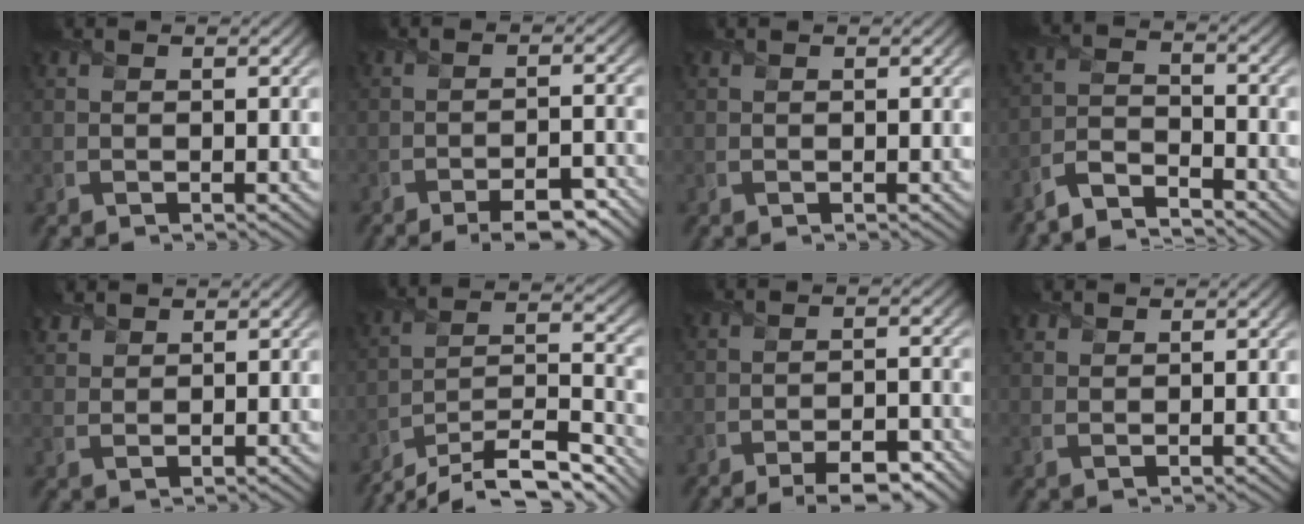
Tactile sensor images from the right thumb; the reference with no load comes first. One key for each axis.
{"total": 6.9, "fx": -5.2, "fy": 1.7, "fz": 4.3, "tx": -0.069, "ty": 0.005, "tz": -0.074}
{"total": 0.0}
{"total": 5.4, "fx": -4.9, "fy": 1.1, "fz": 1.9, "tx": -0.045, "ty": -0.003, "tz": -0.108}
{"total": 2.7, "fx": 2.3, "fy": 1.1, "fz": 0.9, "tx": -0.024, "ty": 0.007, "tz": 0.053}
{"total": 15.0, "fx": -12.9, "fy": 3.0, "fz": 7.0, "tx": -0.121, "ty": 0.001, "tz": -0.202}
{"total": 6.4, "fx": -4.8, "fy": 1.7, "fz": 3.9, "tx": -0.065, "ty": 0.006, "tz": -0.069}
{"total": 1.5, "fx": 1.3, "fy": 0.6, "fz": 0.4, "tx": -0.012, "ty": 0.003, "tz": 0.031}